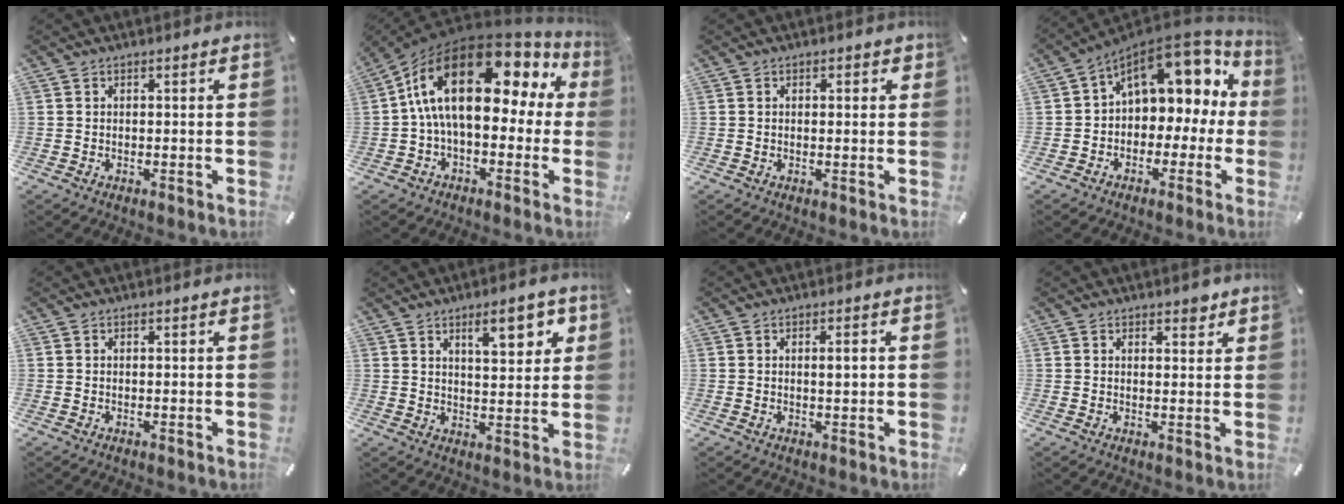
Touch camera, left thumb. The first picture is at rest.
{"total": 21.1, "force": [6.0, 11.1, 17.0], "torque": [-0.317, -0.035, 0.100]}
{"total": 1.0, "force": [0.1, 0.7, 0.6], "torque": [-0.006, 0.002, -0.001]}
{"total": 12.4, "force": [6.1, 8.1, 7.2], "torque": [-0.104, -0.047, 0.103]}
{"total": 0.0}
{"total": 9.5, "force": [5.2, 3.6, 7.1], "torque": [-0.095, -0.021, 0.080]}
{"total": 2.3, "force": [0.2, 0.7, 2.1], "torque": [-0.033, -0.001, 0.000]}
{"total": 2.6, "force": [2.0, 1.4, 0.9], "torque": [0.003, -0.012, 0.030]}